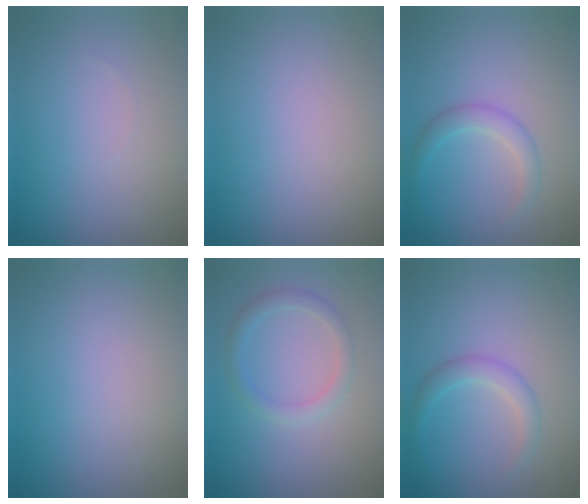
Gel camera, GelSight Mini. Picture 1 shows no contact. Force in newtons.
{"total": 0.0}
{"total": 2.0, "press": 2.0, "slide": 0.1}
{"total": 0.0}
{"total": 1.9, "press": 1.9, "slide": 0.0}
{"total": 2.0, "press": 2.0, "slide": 0.1}